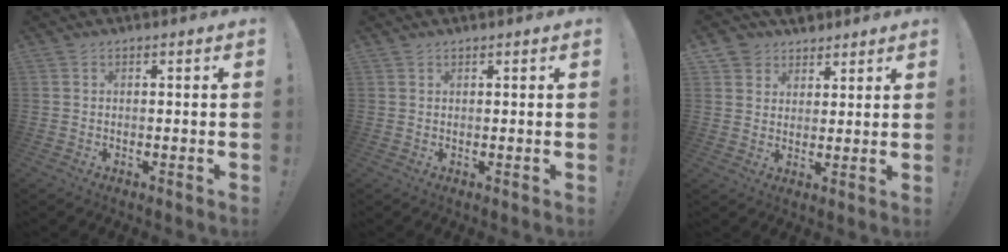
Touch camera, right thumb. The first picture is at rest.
{"total": 0.7, "force": [0.6, 0.2, 0.1], "torque": [0.000, -0.001, 0.013]}
{"total": 5.8, "force": [3.9, 4.3, -0.2], "torque": [0.004, -0.030, 0.076]}